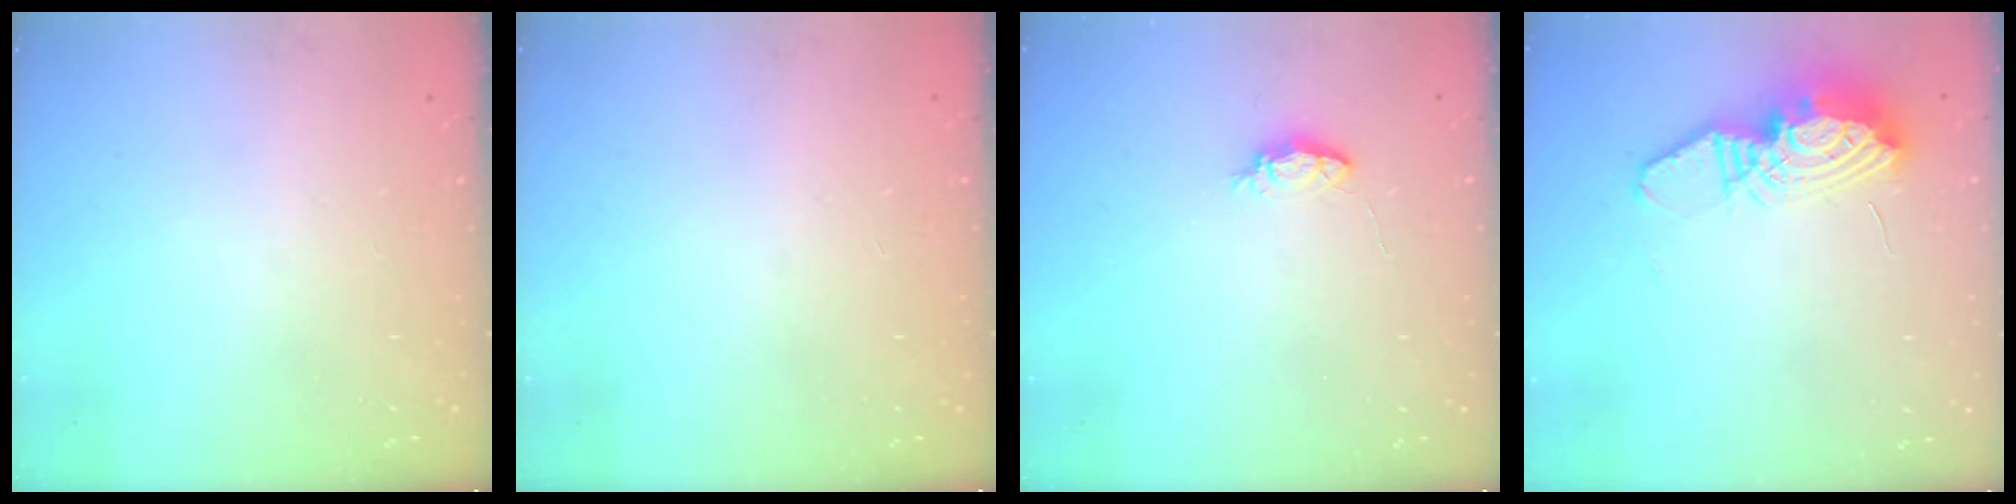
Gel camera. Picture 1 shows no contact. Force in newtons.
{"total": 1.2, "press": 1.1, "slide": 0.2}
{"total": 3.5, "press": 3.4, "slide": 0.5}
{"total": 13.1, "press": 13.0, "slide": 1.1}